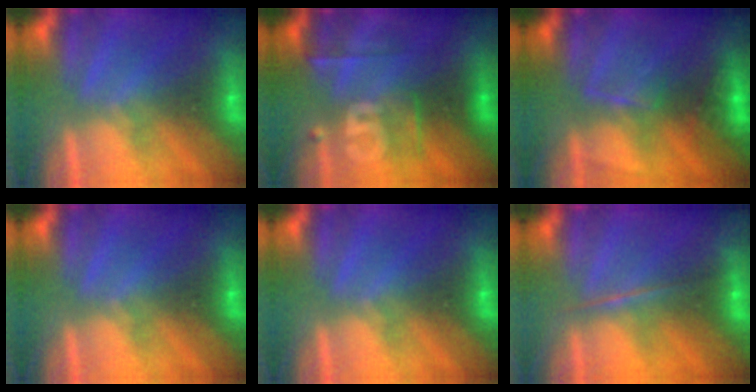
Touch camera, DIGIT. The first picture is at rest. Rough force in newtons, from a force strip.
{"total": 2.4}
{"total": 2.7}
{"total": 0.0}
{"total": 0.0}
{"total": 1.6}